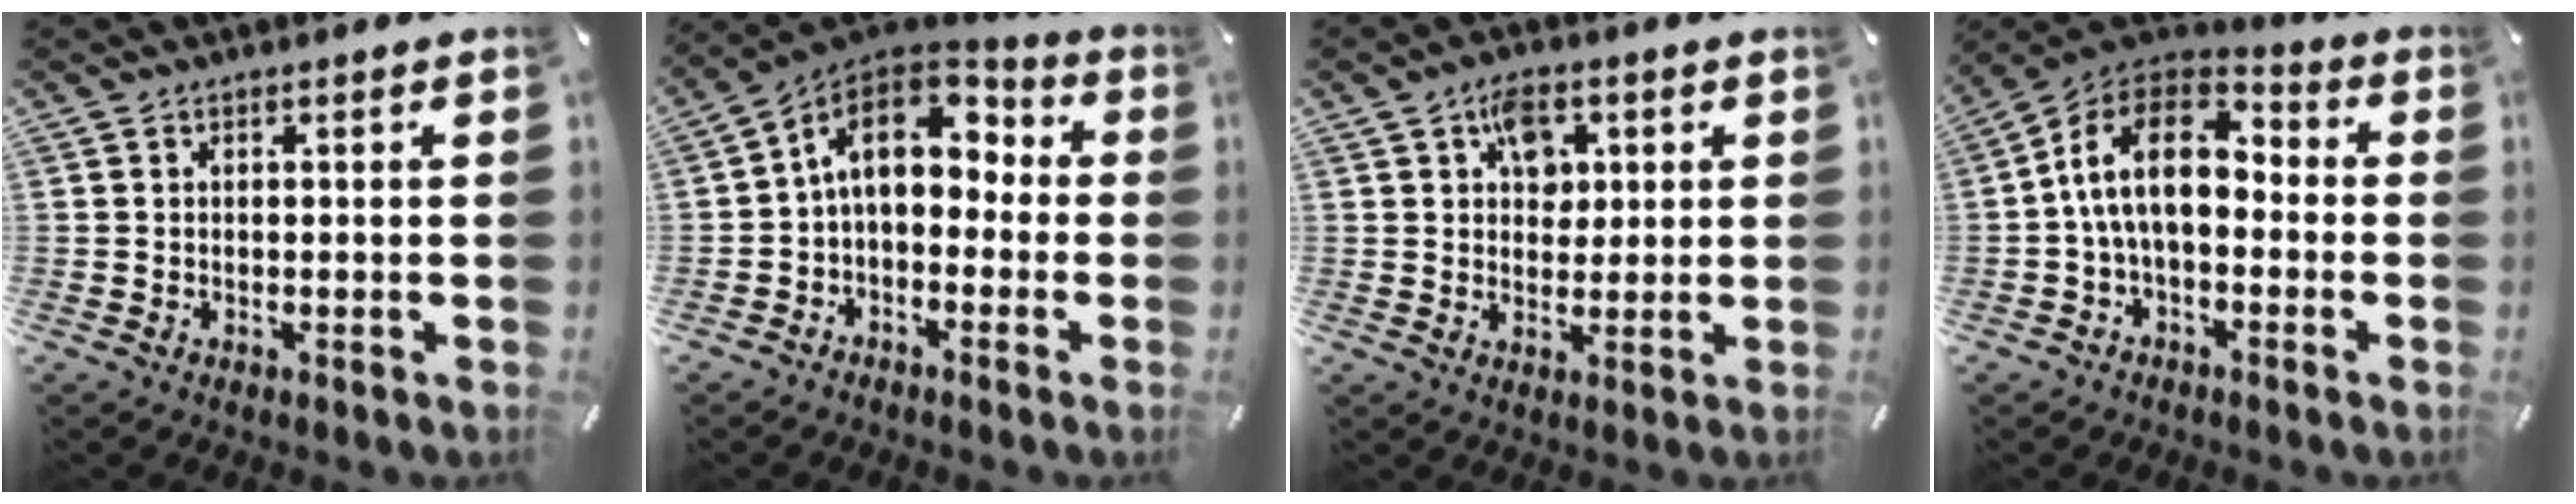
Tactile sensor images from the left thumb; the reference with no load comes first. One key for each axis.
{"total": 11.8, "fx": 1.8, "fy": 8.2, "fz": 8.3, "tx": -0.143, "ty": 0.003, "tz": 0.031}
{"total": 7.0, "fx": 2.6, "fy": 5.3, "fz": 3.7, "tx": -0.045, "ty": 0.000, "tz": 0.042}
{"total": 14.3, "fx": 0.2, "fy": 8.7, "fz": 11.4, "tx": -0.243, "ty": 0.012, "tz": -0.001}